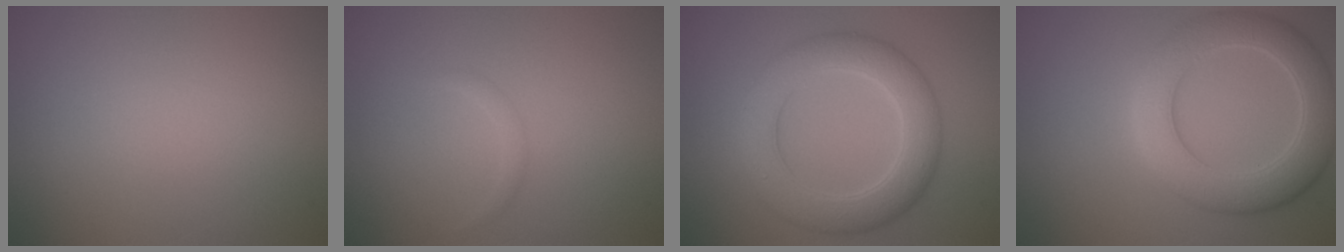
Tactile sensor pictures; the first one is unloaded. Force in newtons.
{"total": 0.7, "press": 0.7, "slide": 0.0}
{"total": 6.1, "press": 6.1, "slide": 0.2}
{"total": 6.3, "press": 6.3, "slide": 0.6}